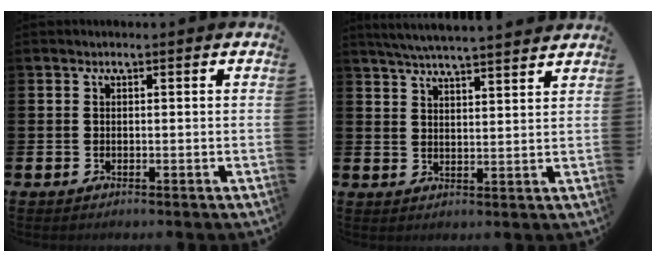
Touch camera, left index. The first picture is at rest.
{"total": 5.4, "force": [5.3, -0.4, 1.0], "torque": [-0.036, -0.027, 0.095]}